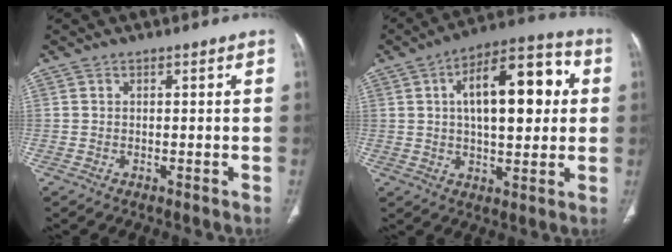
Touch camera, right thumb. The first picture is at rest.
{"total": 17.9, "force": [3.5, 8.2, 15.5], "torque": [-0.204, 0.023, 0.046]}